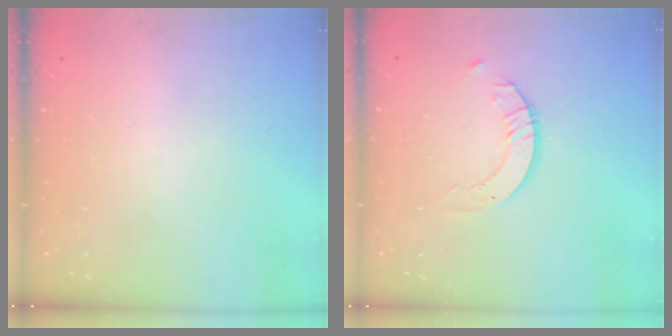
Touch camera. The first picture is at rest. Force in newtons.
{"total": 2.7, "press": 2.7, "slide": 0.2}